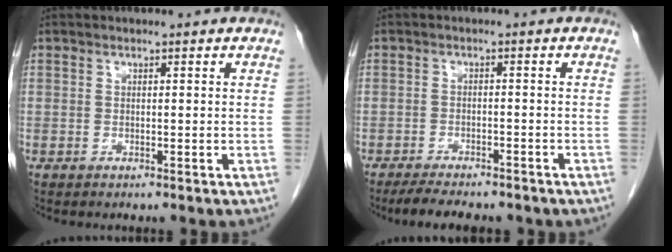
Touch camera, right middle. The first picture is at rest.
{"total": 8.3, "force": [-6.9, 2.2, 3.9], "torque": [-0.057, -0.007, -0.094]}